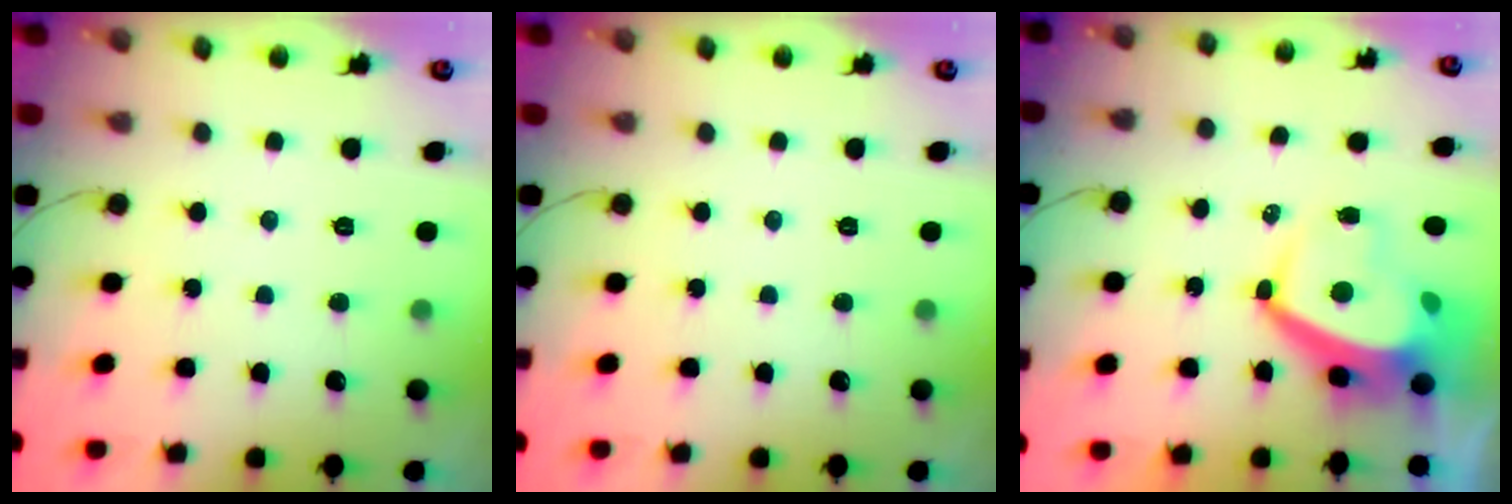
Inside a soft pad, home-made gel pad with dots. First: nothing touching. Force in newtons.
{"total": 0.0}
{"total": 6.5, "press": 6.5, "slide": 0.8}